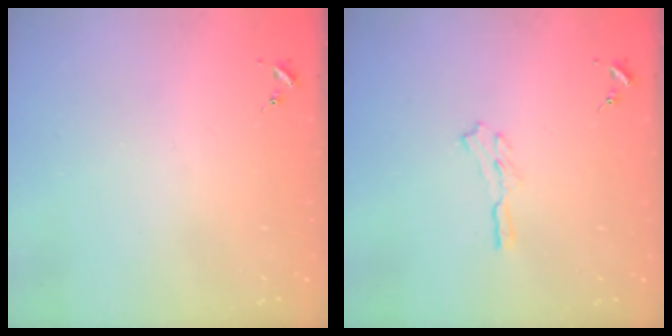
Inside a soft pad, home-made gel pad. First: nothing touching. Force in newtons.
{"total": 3.8, "press": 3.8, "slide": 0.3}